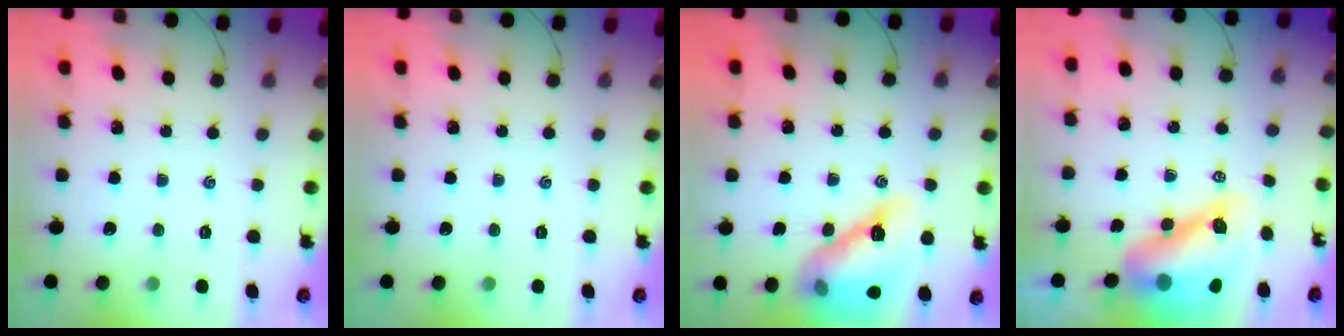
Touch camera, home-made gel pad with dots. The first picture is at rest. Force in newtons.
{"total": 0.0}
{"total": 14.3, "press": 14.0, "slide": 2.8}
{"total": 12.9, "press": 12.3, "slide": 4.0}